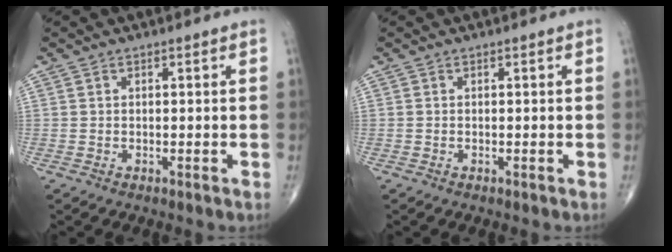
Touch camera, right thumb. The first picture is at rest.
{"total": 0.0}